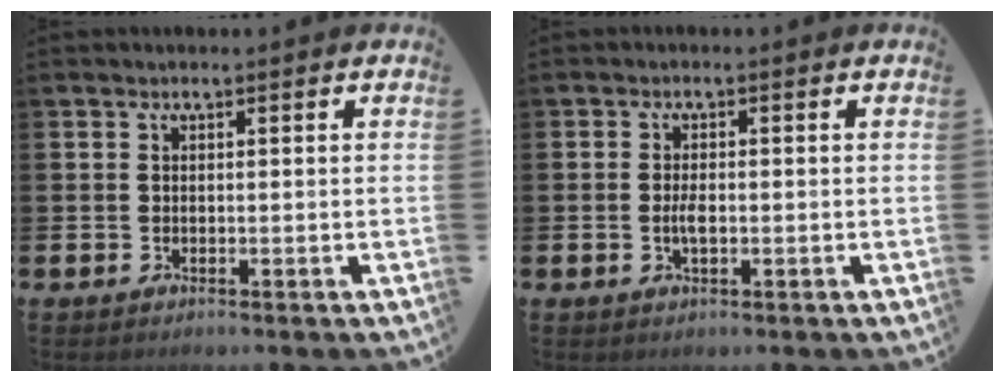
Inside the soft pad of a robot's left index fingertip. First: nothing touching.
{"total": 2.2, "force": [-0.3, 0.8, 2.0], "torque": [-0.032, -0.002, -0.007]}